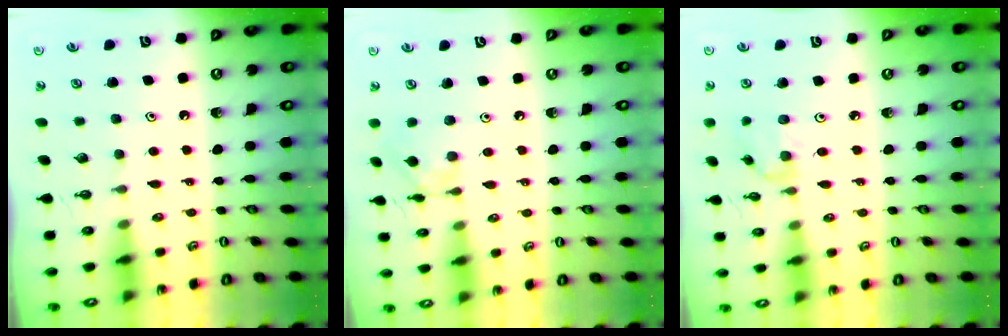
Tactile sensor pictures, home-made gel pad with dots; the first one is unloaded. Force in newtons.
{"total": 3.8, "press": 3.8, "slide": 0.1}
{"total": 1.1, "press": 1.1, "slide": 0.3}